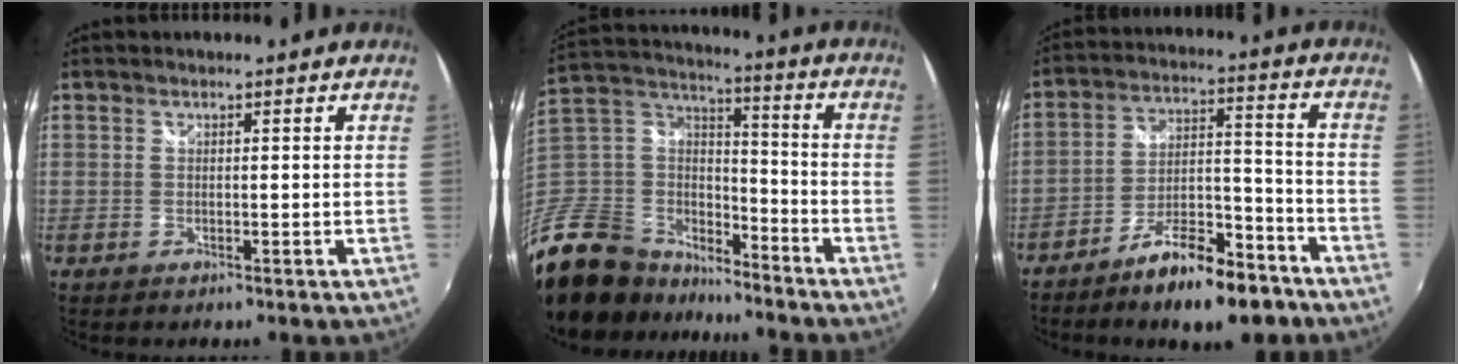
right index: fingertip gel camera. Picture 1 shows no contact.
{"total": 24.3, "force": [-17.5, 13.6, 10.1], "torque": [-0.252, 0.025, -0.296]}
{"total": 12.9, "force": [-9.6, 4.3, 7.6], "torque": [-0.125, 0.028, -0.146]}